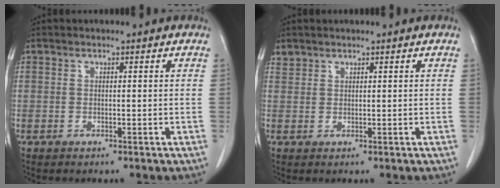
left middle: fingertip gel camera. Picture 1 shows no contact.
{"total": 1.1, "force": [1.0, 0.5, -0.1], "torque": [0.003, 0.004, 0.020]}